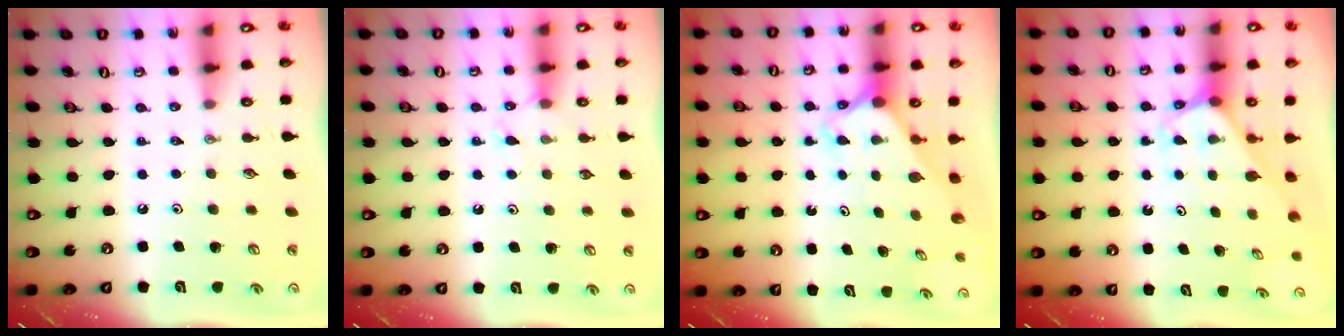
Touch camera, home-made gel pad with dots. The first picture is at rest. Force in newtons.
{"total": 5.2, "press": 5.2, "slide": 0.5}
{"total": 2.2, "press": 2.2, "slide": 0.1}
{"total": 2.5, "press": 2.5, "slide": 0.1}